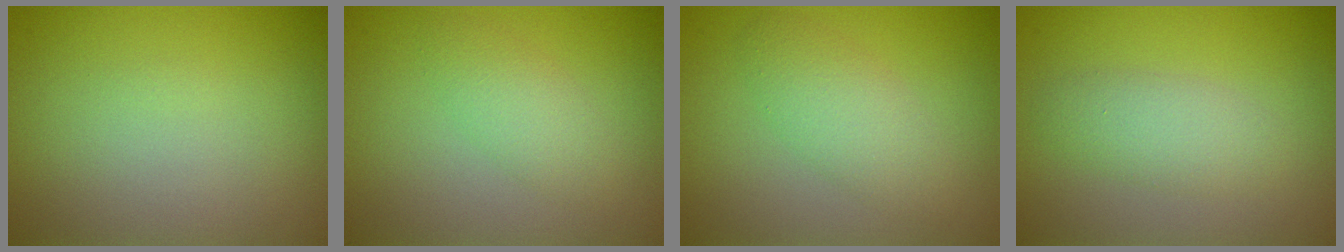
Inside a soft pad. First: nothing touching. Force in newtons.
{"total": 2.2, "press": 2.2, "slide": 0.1}
{"total": 2.8, "press": 2.8, "slide": 0.2}
{"total": 2.5, "press": 2.5, "slide": 0.1}